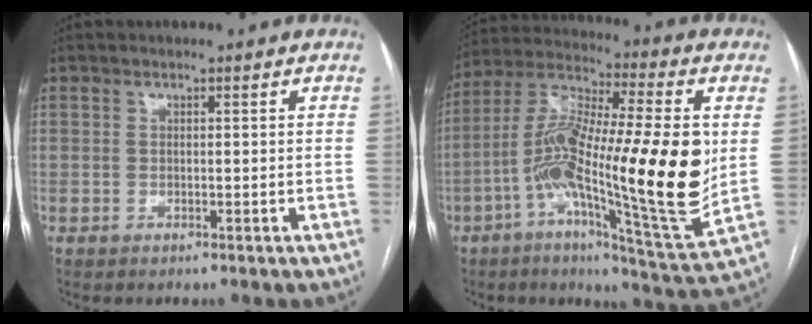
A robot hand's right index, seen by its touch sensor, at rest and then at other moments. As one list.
[{"total": 24.8, "force": [-1.8, 3.1, 24.6], "torque": [-0.414, 0.003, -0.035]}]